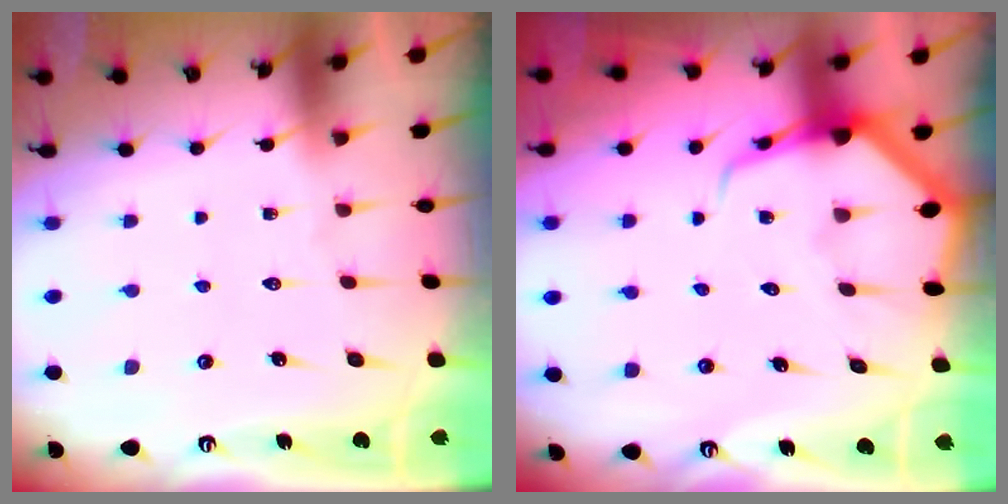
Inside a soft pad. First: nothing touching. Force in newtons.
{"total": 6.9, "press": 6.9, "slide": 0.8}